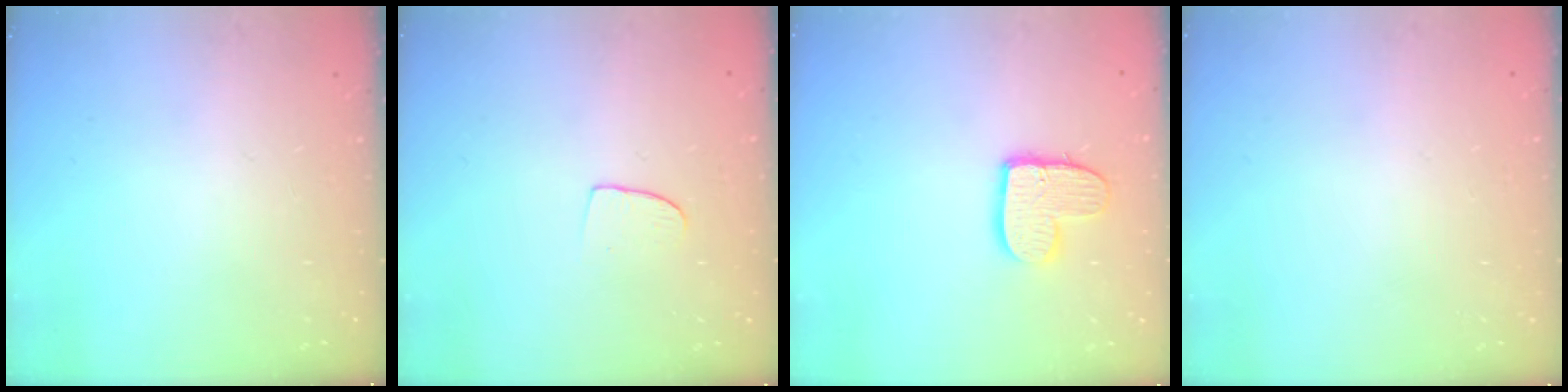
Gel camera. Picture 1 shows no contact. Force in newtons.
{"total": 6.3, "press": 6.3, "slide": 0.5}
{"total": 10.9, "press": 10.8, "slide": 0.7}
{"total": 0.0}